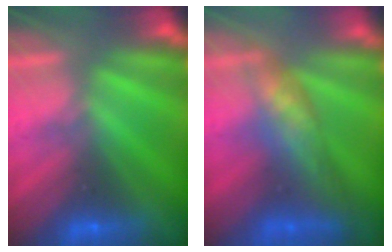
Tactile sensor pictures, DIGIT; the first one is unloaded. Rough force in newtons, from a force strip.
{"total": 9.4}